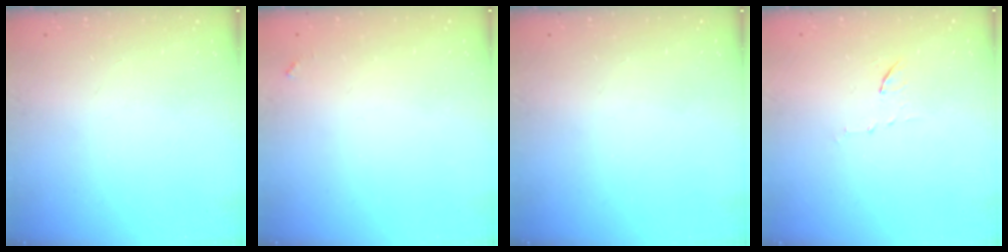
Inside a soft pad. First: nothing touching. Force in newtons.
{"total": 3.5, "press": 3.5, "slide": 0.2}
{"total": 0.0}
{"total": 5.7, "press": 5.6, "slide": 1.3}